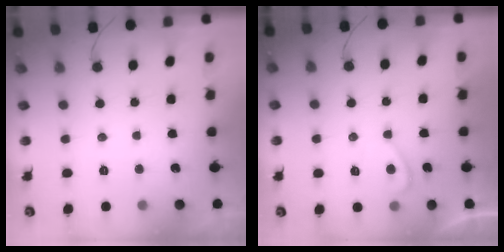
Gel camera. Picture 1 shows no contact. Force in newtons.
{"total": 2.6, "press": 2.4, "slide": 0.8}